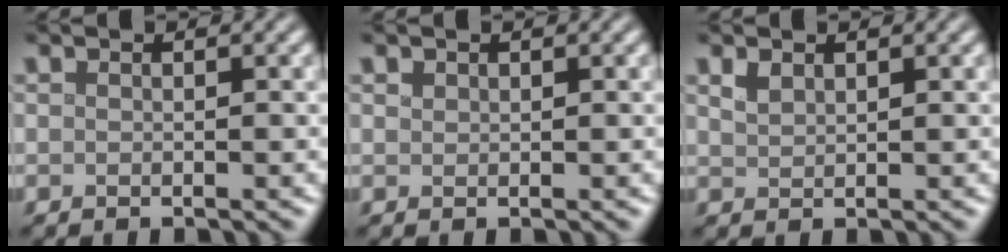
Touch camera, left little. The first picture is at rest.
{"total": 0.5, "force": [0.4, 0.3, 0.1], "torque": [-0.001, -0.001, 0.009]}
{"total": 1.2, "force": [1.0, 0.6, 0.5], "torque": [-0.016, 0.002, 0.023]}